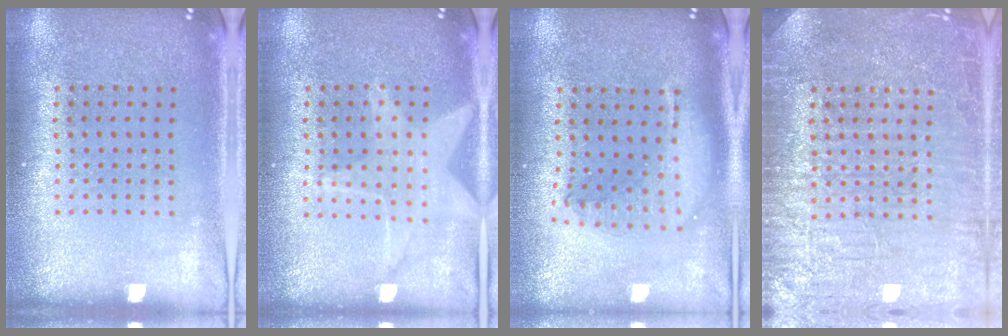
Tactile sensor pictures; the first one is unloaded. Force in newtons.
{"total": 1.4, "press": 1.4, "slide": 0.2}
{"total": 1.9, "press": 1.5, "slide": 1.1}
{"total": 7.1, "press": 7.0, "slide": 1.0}